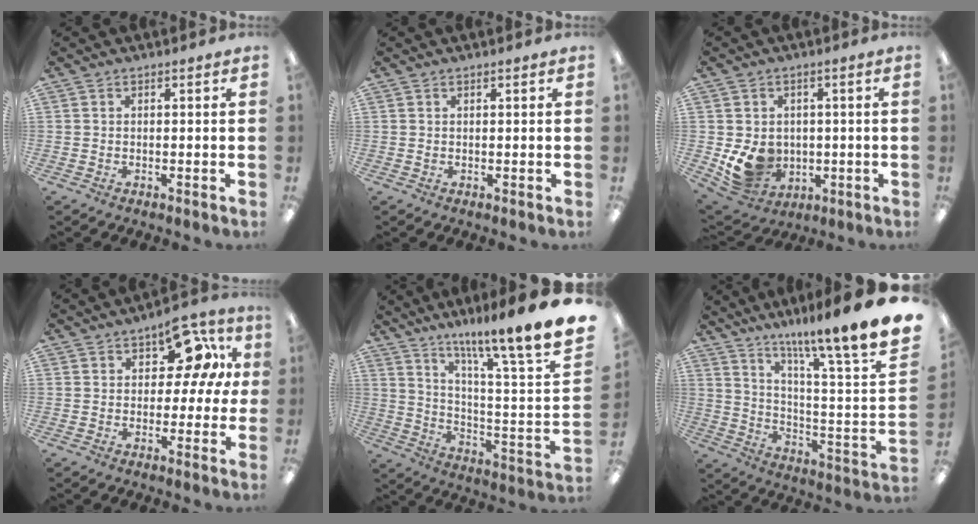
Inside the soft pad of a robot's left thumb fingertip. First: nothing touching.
{"total": 0.8, "force": [0.3, 0.2, 0.7], "torque": [-0.014, 0.000, 0.005]}
{"total": 9.5, "force": [-0.9, 8.3, 4.5], "torque": [-0.080, -0.003, -0.006]}
{"total": 12.2, "force": [6.1, 6.7, 8.2], "torque": [-0.110, -0.025, 0.105]}
{"total": 14.3, "force": [11.1, -0.6, 9.0], "torque": [-0.132, -0.107, 0.162]}
{"total": 14.5, "force": [11.2, -0.5, 9.2], "torque": [-0.135, -0.106, 0.166]}